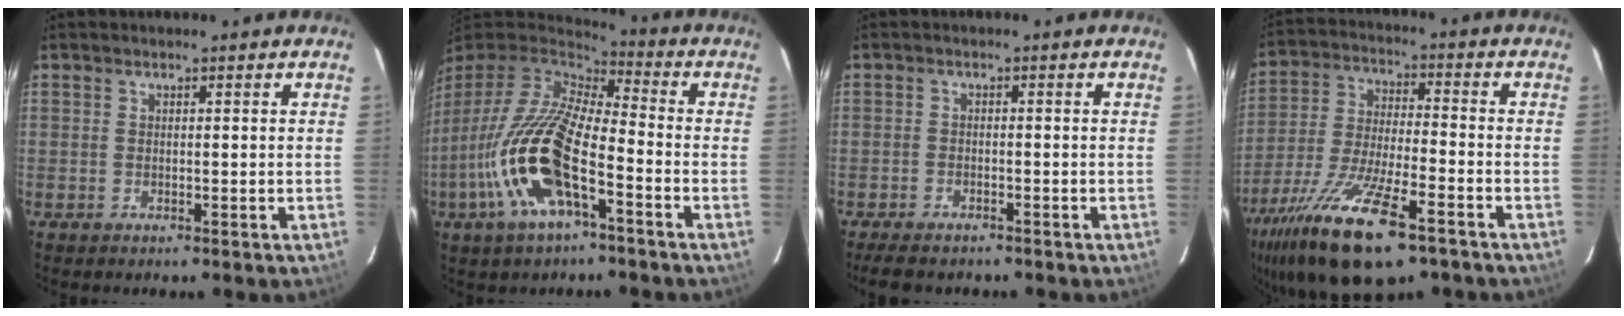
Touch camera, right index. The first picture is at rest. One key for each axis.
{"total": 20.3, "fx": -7.8, "fy": 7.1, "fz": 17.4, "tx": -0.355, "ty": -0.031, "tz": -0.159}
{"total": 5.4, "fx": -4.7, "fy": 1.6, "fz": 2.1, "tx": -0.057, "ty": -0.014, "tz": -0.077}
{"total": 20.2, "fx": -12.8, "fy": 5.8, "fz": 14.5, "tx": -0.294, "ty": -0.057, "tz": -0.234}